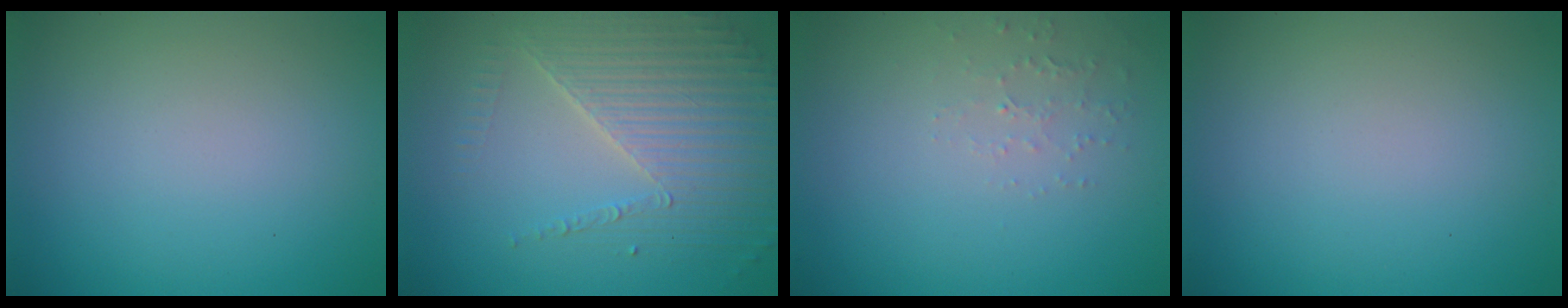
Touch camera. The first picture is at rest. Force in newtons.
{"total": 4.5, "press": 3.9, "slide": 2.2}
{"total": 1.3, "press": 1.3, "slide": 0.4}
{"total": 0.0}